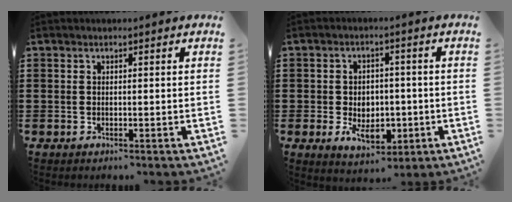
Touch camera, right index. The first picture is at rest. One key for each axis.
{"total": 5.6, "fx": -1.4, "fy": 4.0, "fz": 3.6, "tx": -0.043, "ty": 0.000, "tz": -0.028}